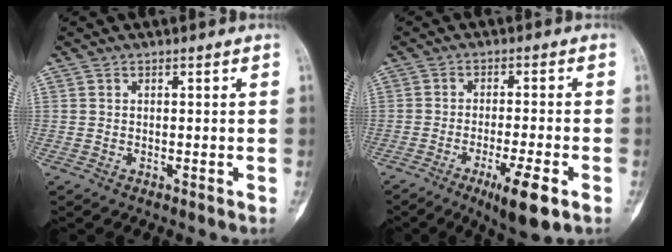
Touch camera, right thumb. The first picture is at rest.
{"total": 8.9, "force": [-4.4, 1.4, 7.6], "torque": [-0.128, -0.001, -0.068]}